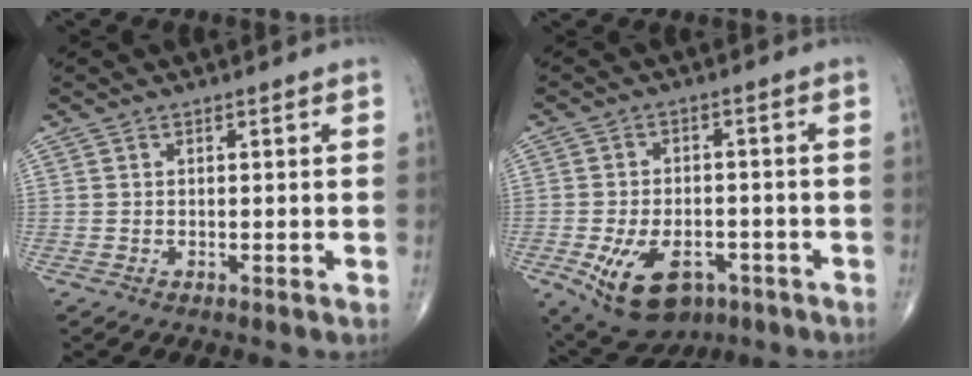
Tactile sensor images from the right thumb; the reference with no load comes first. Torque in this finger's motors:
{"motor_torque": [-0.07, 0.12, 0.65, 0.18, 0.15]}